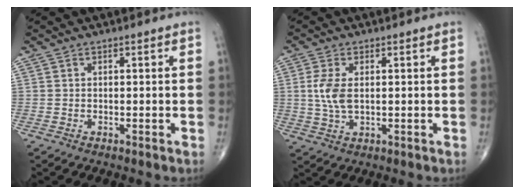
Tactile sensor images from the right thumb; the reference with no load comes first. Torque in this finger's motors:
{"motor_torque": [0.07, 0.08, 0.65, 0.31, 0.07]}